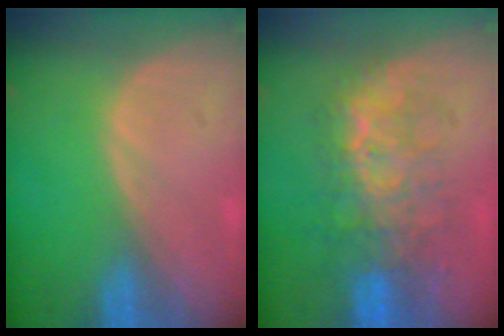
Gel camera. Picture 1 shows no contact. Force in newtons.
{"total": 8.4, "press": 8.1, "slide": 2.2}